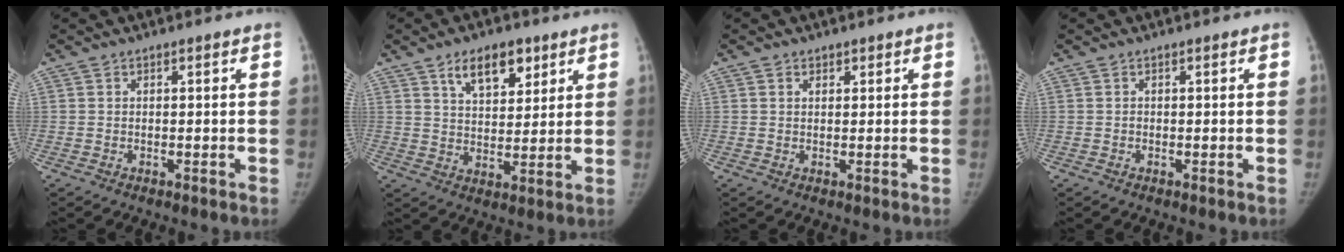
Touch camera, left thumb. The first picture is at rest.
{"total": 9.3, "force": [5.4, 4.9, 5.7], "torque": [-0.062, -0.031, 0.091]}
{"total": 1.2, "force": [0.6, 0.9, 0.4], "torque": [0.002, -0.004, 0.007]}
{"total": 0.0}